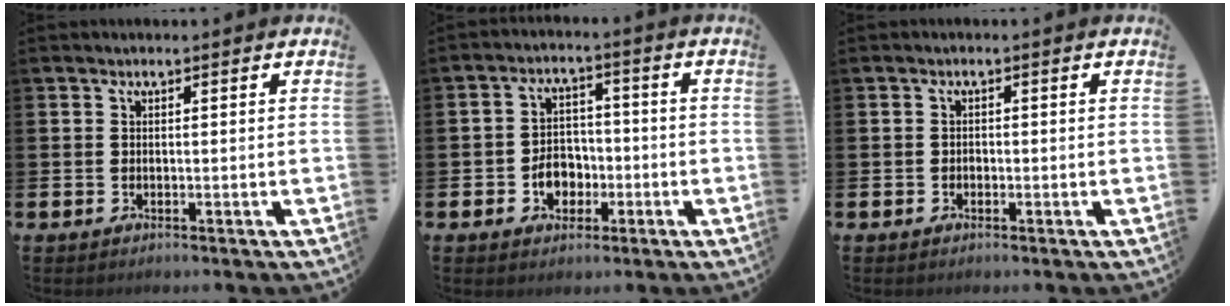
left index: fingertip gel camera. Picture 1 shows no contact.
{"total": 4.6, "force": [-1.6, 3.7, 2.2], "torque": [-0.032, 0.001, -0.037]}
{"total": 0.8, "force": [-0.5, 0.6, 0.1], "torque": [-0.002, 0.003, -0.011]}